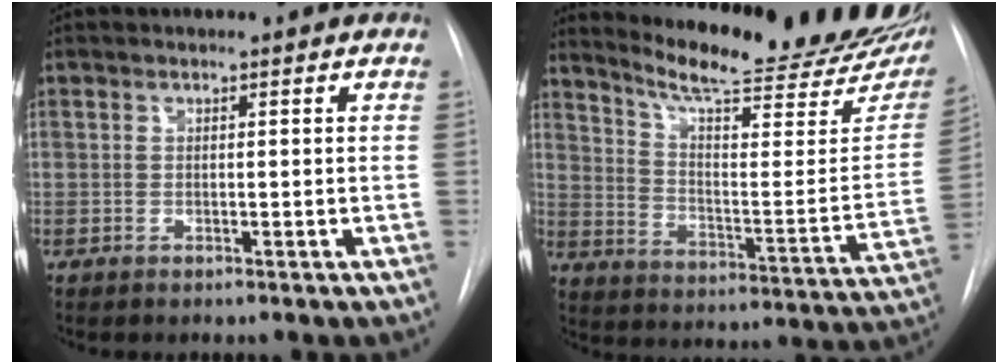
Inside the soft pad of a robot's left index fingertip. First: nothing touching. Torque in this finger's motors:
{"motor_torque": [0.38, -0.52, 0.24, 0.05]}